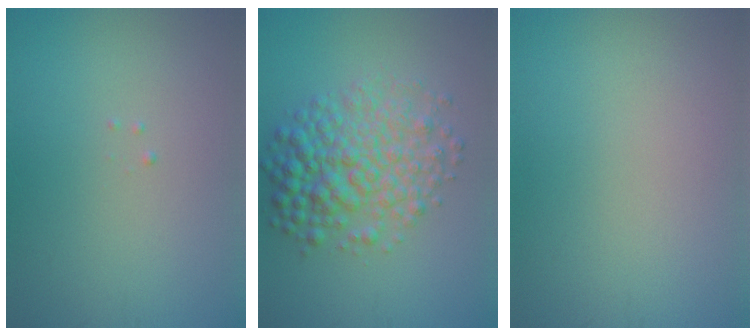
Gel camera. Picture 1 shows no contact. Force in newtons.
{"total": 6.0, "press": 6.0, "slide": 0.0}
{"total": 0.0}